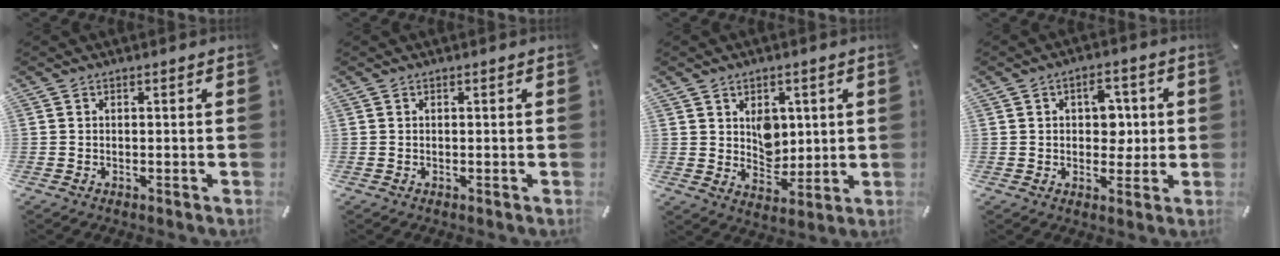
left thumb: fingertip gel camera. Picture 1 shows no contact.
{"total": 0.0}
{"total": 7.3, "force": [2.4, 6.0, 3.4], "torque": [-0.034, -0.011, 0.039]}
{"total": 7.4, "force": [0.9, 5.3, 5.1], "torque": [-0.055, -0.002, 0.008]}